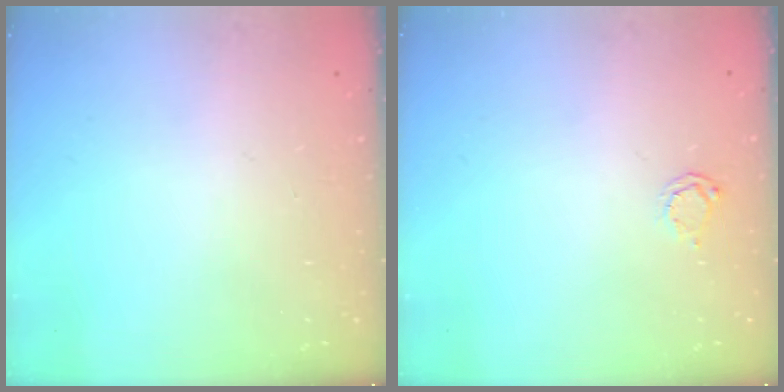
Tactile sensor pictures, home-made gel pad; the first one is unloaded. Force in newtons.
{"total": 2.7, "press": 2.7, "slide": 0.4}